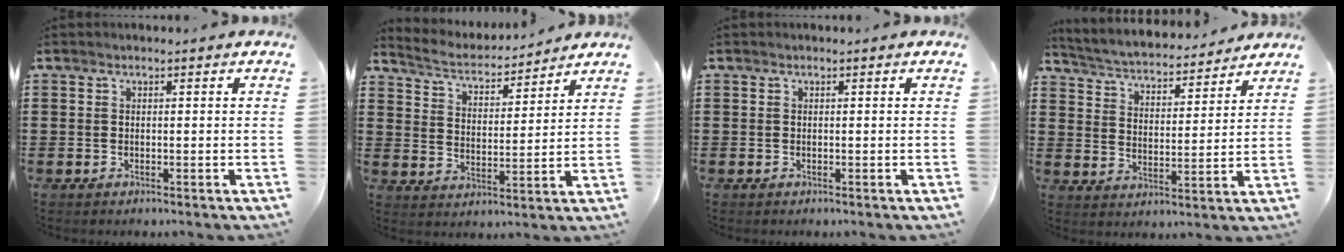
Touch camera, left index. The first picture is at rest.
{"total": 4.1, "force": [4.0, 0.5, 0.7], "torque": [-0.036, -0.030, 0.064]}
{"total": 0.0}
{"total": 3.8, "force": [3.7, 0.1, 0.7], "torque": [-0.035, -0.032, 0.057]}